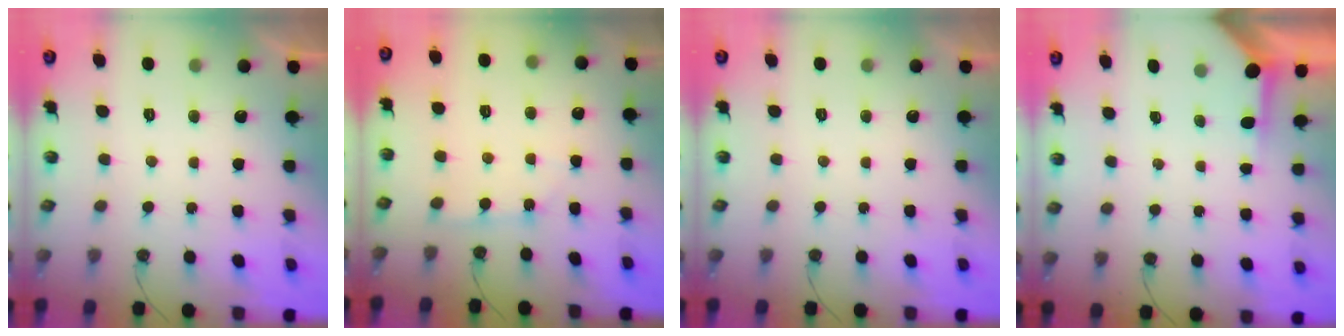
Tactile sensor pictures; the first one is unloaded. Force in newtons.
{"total": 2.2, "press": 2.2, "slide": 0.2}
{"total": 0.0}
{"total": 3.4, "press": 3.4, "slide": 0.3}